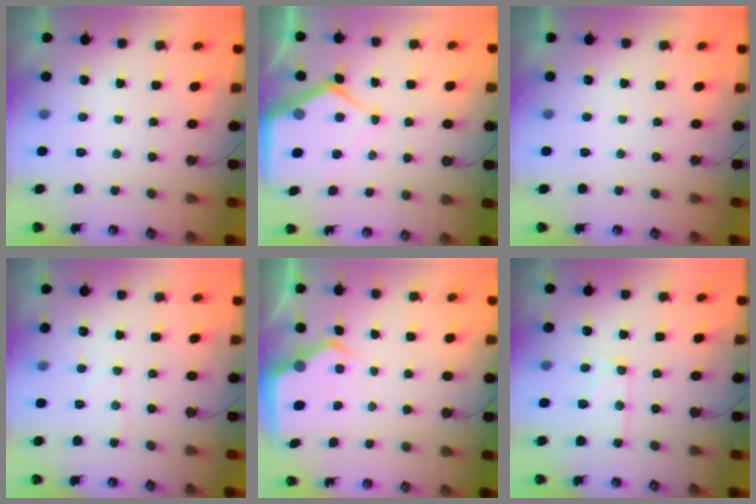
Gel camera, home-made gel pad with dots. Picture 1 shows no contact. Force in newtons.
{"total": 11.1, "press": 11.1, "slide": 1.2}
{"total": 0.0}
{"total": 4.7, "press": 4.6, "slide": 0.8}
{"total": 5.9, "press": 5.9, "slide": 0.5}
{"total": 10.9, "press": 10.9, "slide": 1.0}